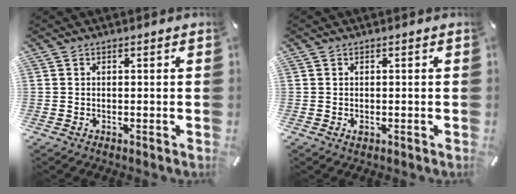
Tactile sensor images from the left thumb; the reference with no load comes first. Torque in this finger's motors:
{"motor_torque": [-0.17, 0.10, -0.06, 0.02, 0.00]}